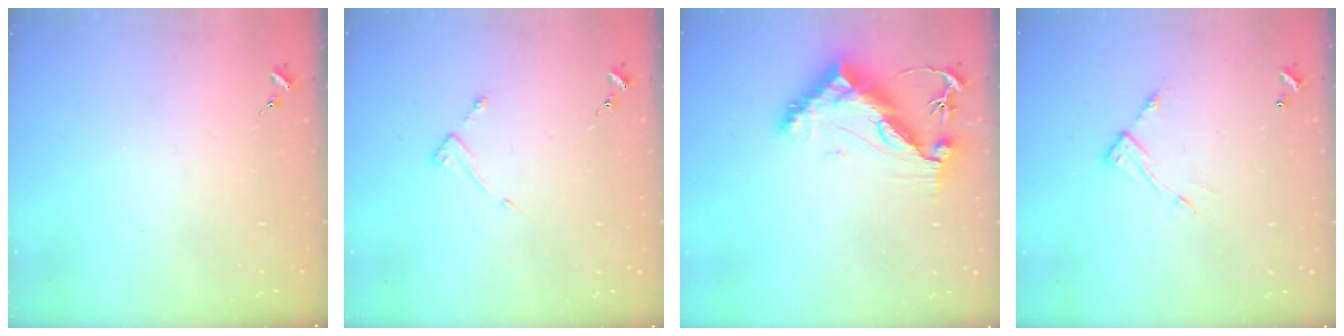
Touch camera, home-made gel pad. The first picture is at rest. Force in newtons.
{"total": 3.2, "press": 3.2, "slide": 0.4}
{"total": 12.2, "press": 12.1, "slide": 1.3}
{"total": 7.6, "press": 7.6, "slide": 0.3}